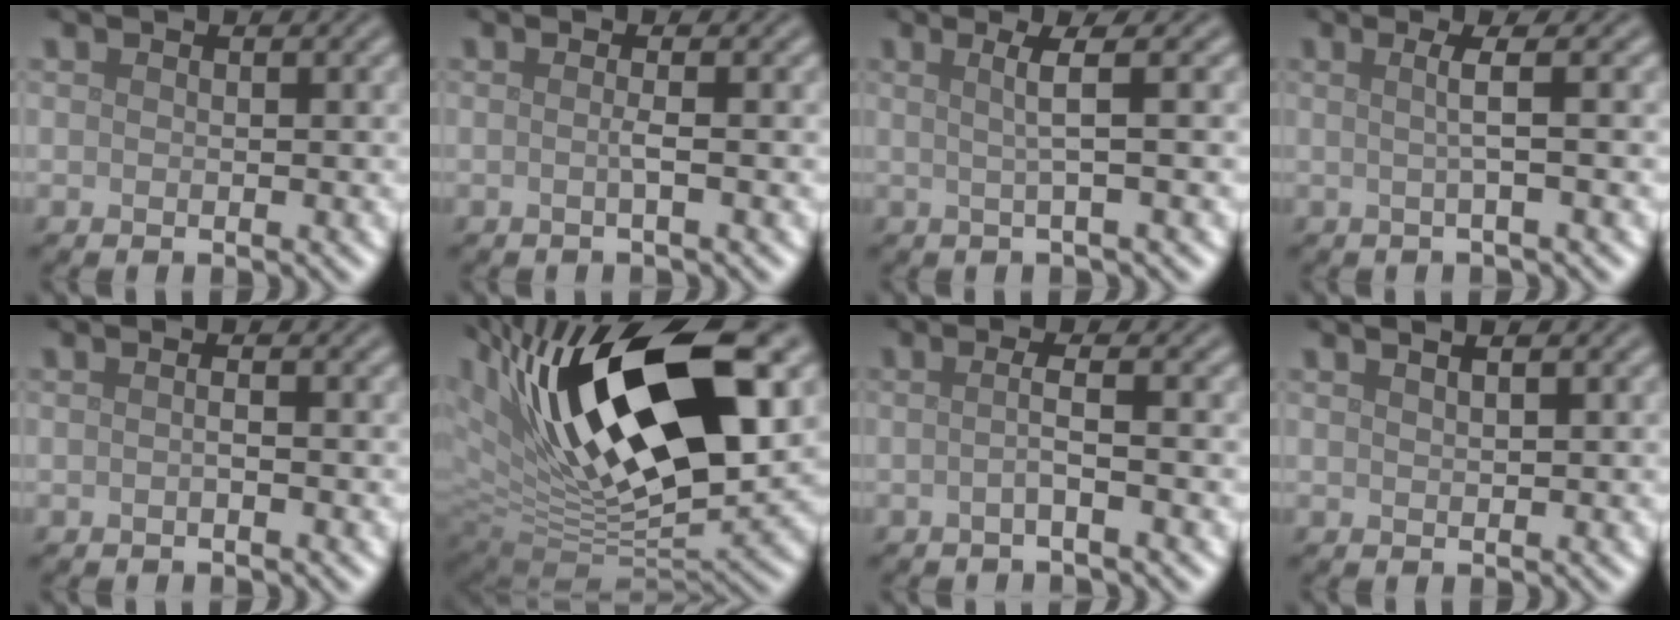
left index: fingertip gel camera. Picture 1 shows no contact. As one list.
[{"total": 1.3, "force": [-0.1, 0.3, 1.3], "torque": [-0.020, -0.002, -0.008]}, {"total": 2.8, "force": [0.4, 0.4, 2.7], "torque": [-0.047, 0.006, 0.002]}, {"total": 2.4, "force": [0.2, 0.5, 2.4], "torque": [-0.039, 0.005, -0.005]}, {"total": 0.8, "force": [-0.2, 0.2, 0.8], "torque": [-0.013, 0.001, -0.006]}, {"total": 18.4, "force": [5.6, 7.3, 15.9], "torque": [-0.270, 0.010, 0.087]}, {"total": 2.1, "force": [-0.3, 0.4, 2.0], "torque": [-0.033, -0.002, -0.014]}, {"total": 1.9, "force": [1.2, 0.7, 1.3], "torque": [-0.007, 0.004, 0.002]}]